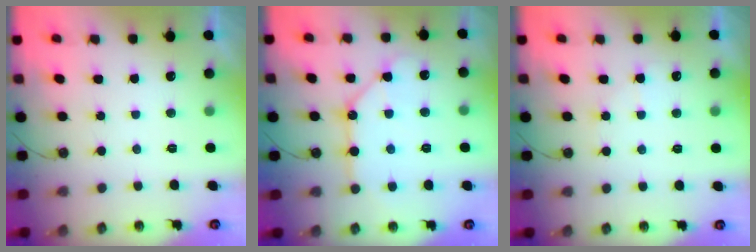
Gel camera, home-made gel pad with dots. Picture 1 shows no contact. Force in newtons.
{"total": 11.3, "press": 11.3, "slide": 1.0}
{"total": 5.0, "press": 5.0, "slide": 0.6}